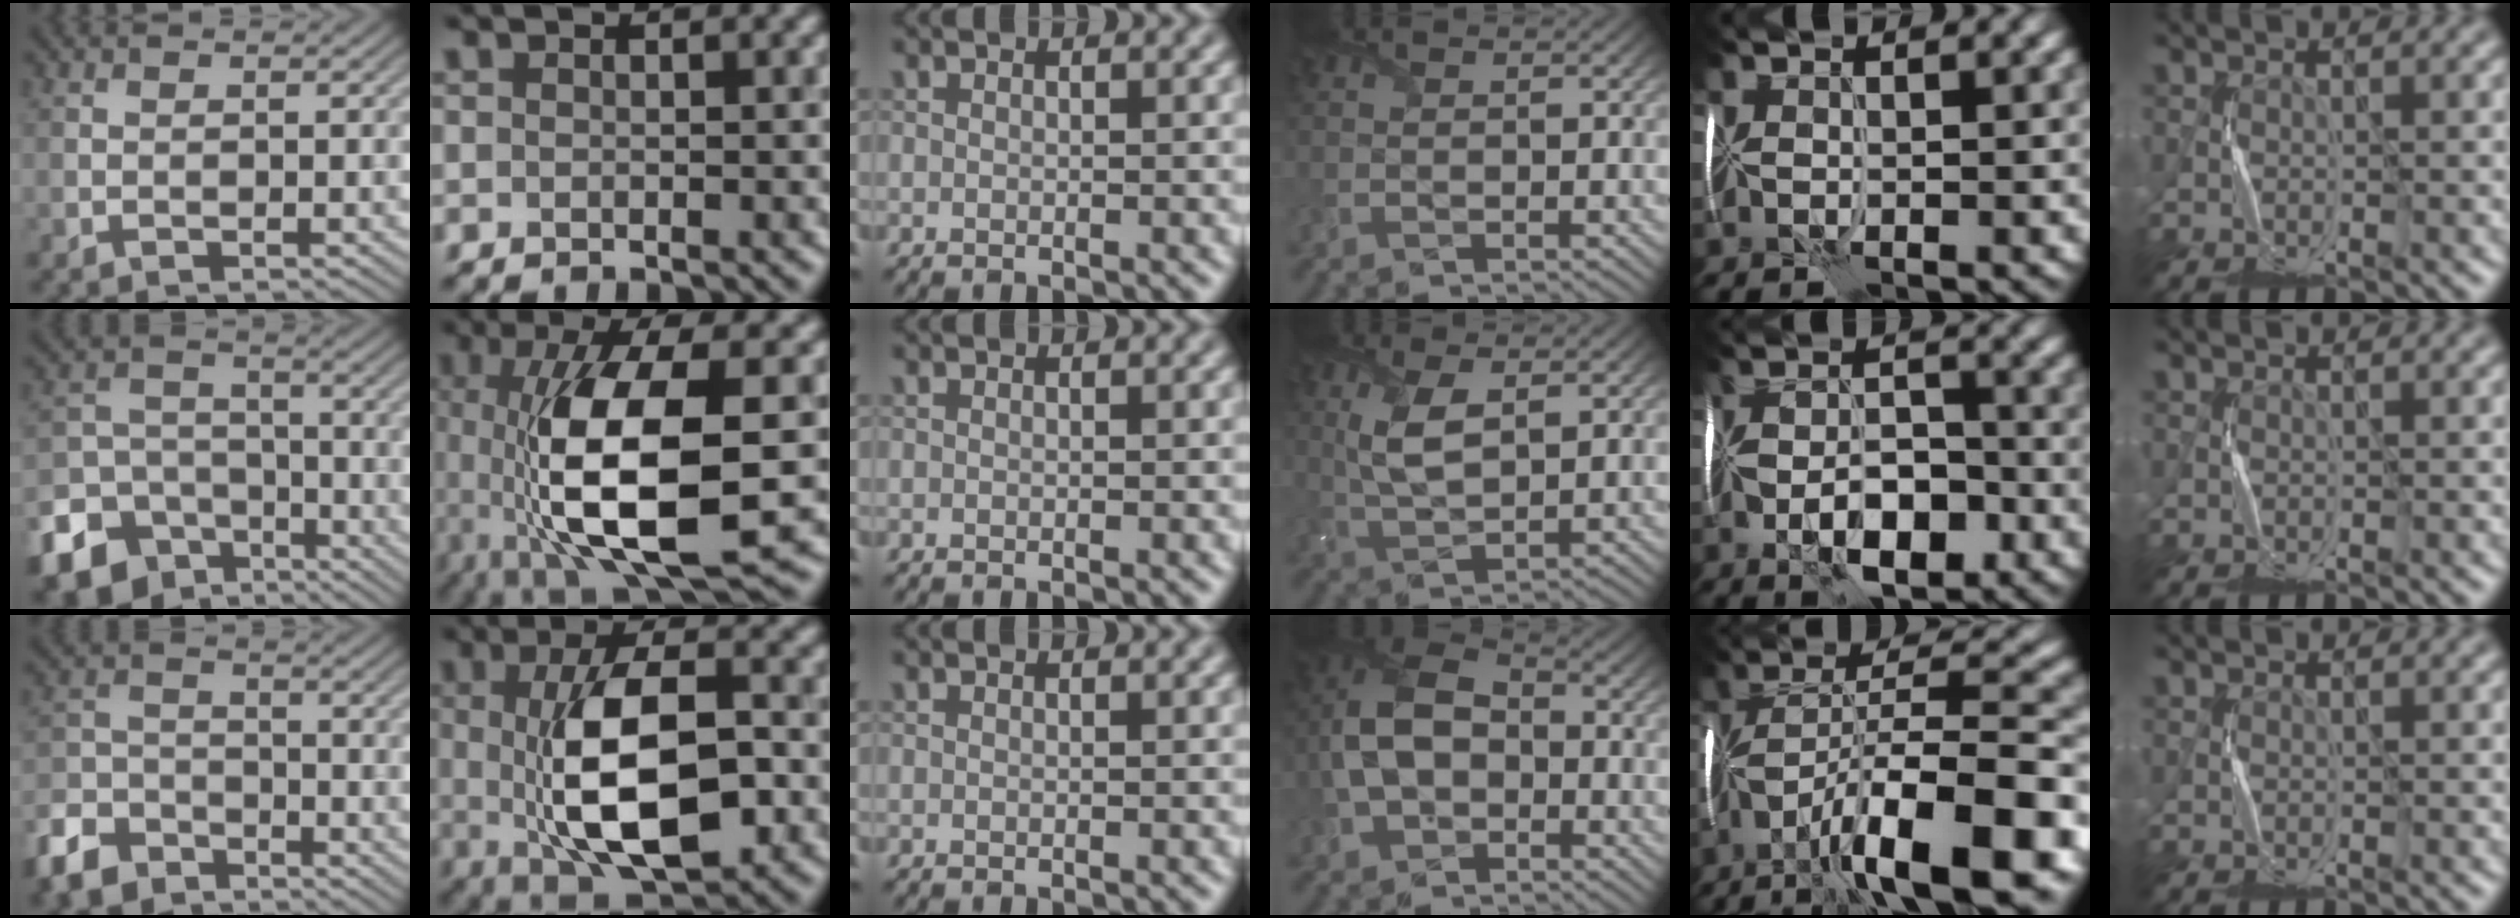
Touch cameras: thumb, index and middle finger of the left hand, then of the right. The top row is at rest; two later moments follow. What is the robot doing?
{"motion": "fold", "object": "plastic wrap"}